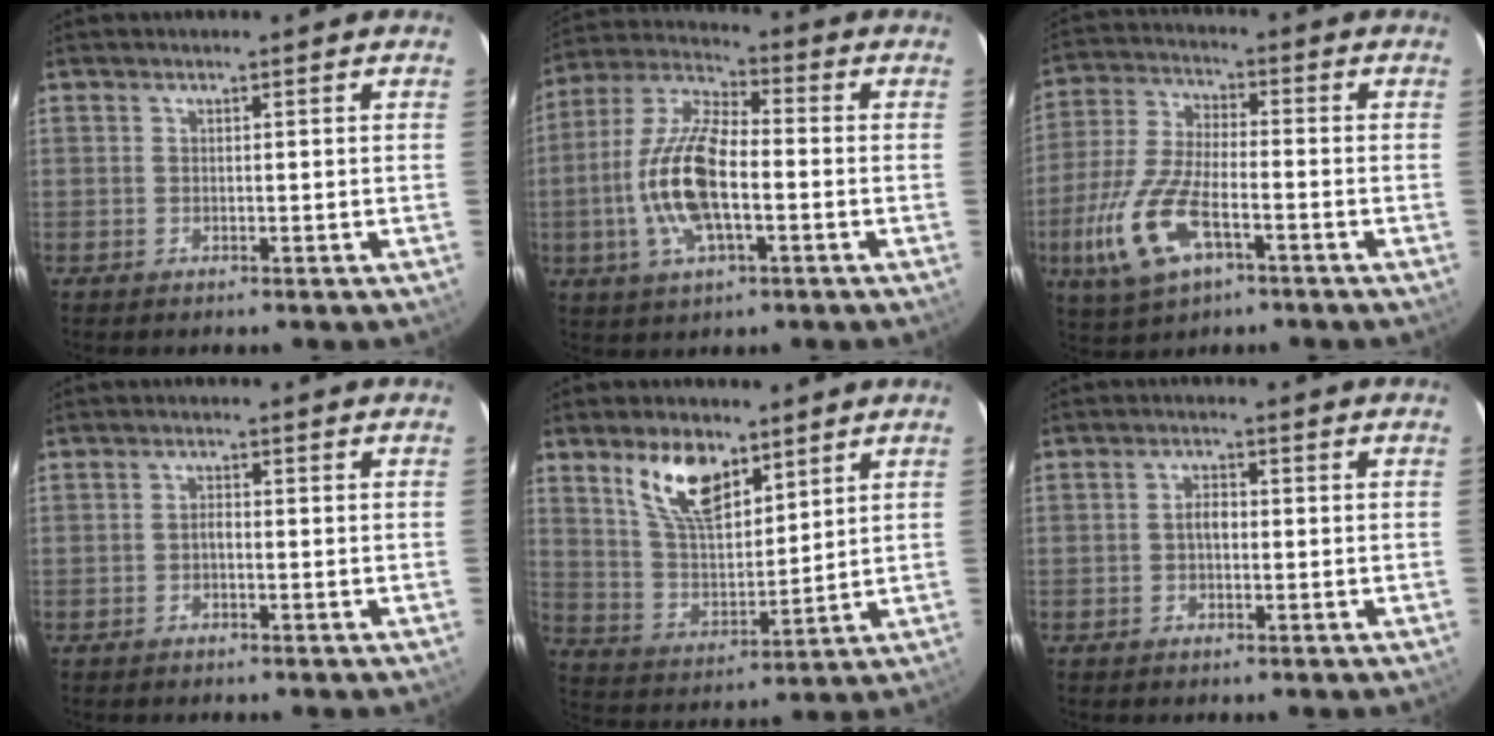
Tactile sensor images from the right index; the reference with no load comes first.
{"total": 14.9, "force": [-2.9, 5.9, 13.4], "torque": [-0.281, 0.003, -0.061]}
{"total": 14.6, "force": [-6.0, 6.3, 11.8], "torque": [-0.265, -0.012, -0.115]}
{"total": 1.0, "force": [-0.5, 0.5, 0.8], "torque": [-0.015, 0.006, -0.010]}
{"total": 12.1, "force": [7.4, 5.6, 7.8], "torque": [-0.141, 0.007, 0.147]}
{"total": 2.3, "force": [-0.2, 1.3, 1.9], "torque": [-0.035, 0.008, -0.006]}